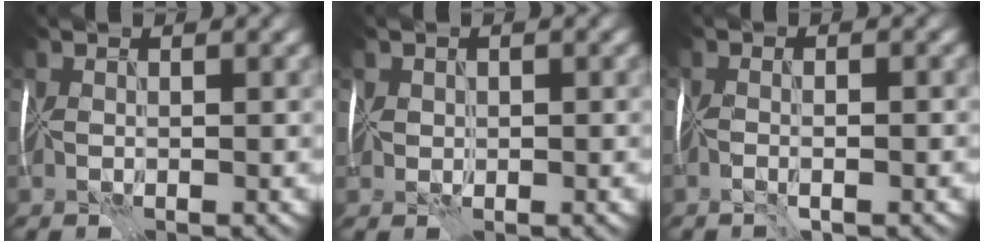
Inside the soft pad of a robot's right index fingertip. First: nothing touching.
{"total": 0.6, "force": [0.3, 0.5, -0.1], "torque": [0.007, 0.007, 0.005]}
{"total": 1.3, "force": [-1.0, -0.6, 0.6], "torque": [0.003, 0.005, -0.018]}